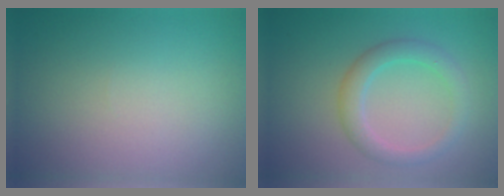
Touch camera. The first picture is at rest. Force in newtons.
{"total": 2.9, "press": 2.9, "slide": 0.2}